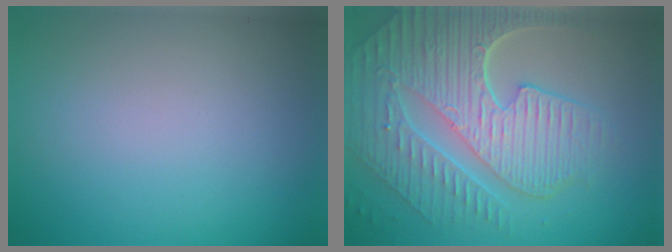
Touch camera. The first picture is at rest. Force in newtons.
{"total": 9.5, "press": 6.4, "slide": 7.1}